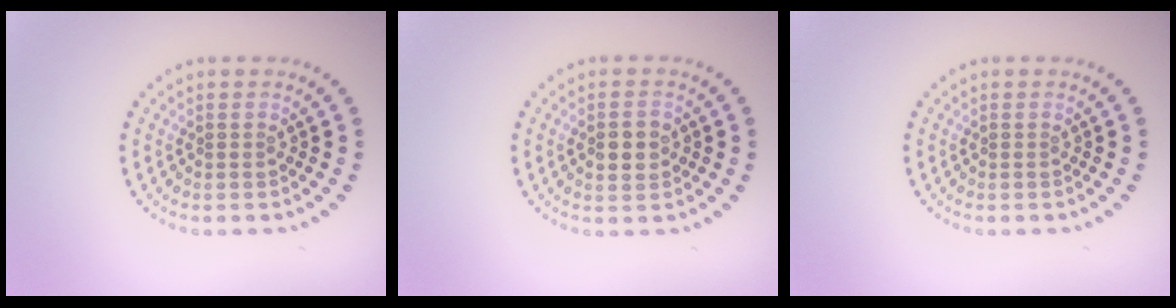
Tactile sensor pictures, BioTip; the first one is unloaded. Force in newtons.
{"total": 2.2, "press": 2.2, "slide": 0.1}
{"total": 0.0}